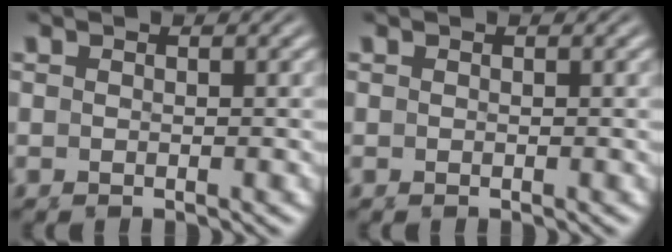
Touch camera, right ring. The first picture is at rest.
{"total": 0.0}